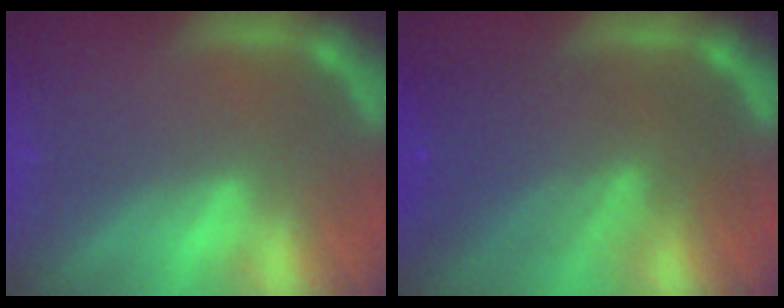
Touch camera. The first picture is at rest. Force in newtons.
{"total": 8.0}